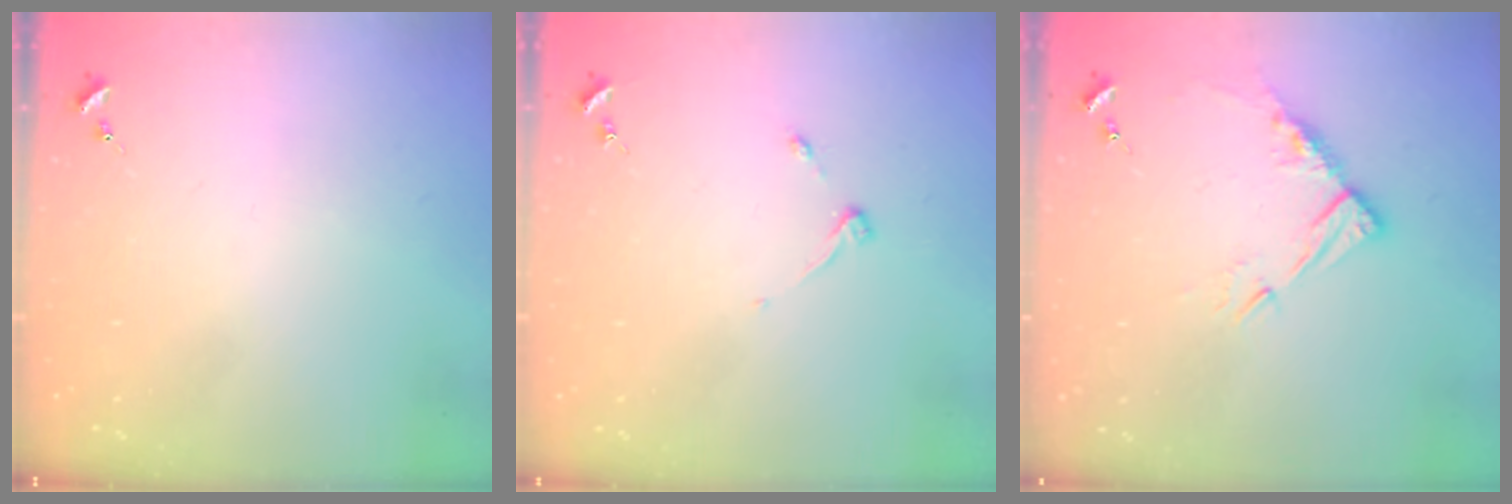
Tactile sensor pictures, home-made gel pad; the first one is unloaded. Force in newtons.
{"total": 3.8, "press": 3.8, "slide": 0.5}
{"total": 10.2, "press": 10.1, "slide": 0.9}